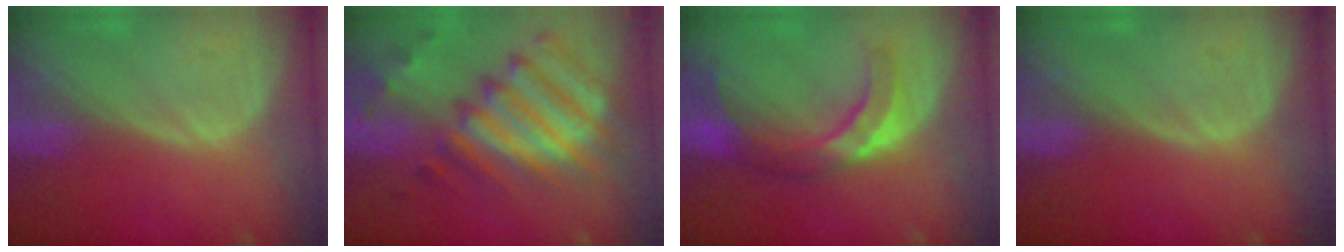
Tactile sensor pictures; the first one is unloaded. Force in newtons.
{"total": 11.9, "press": 10.4, "slide": 5.8}
{"total": 7.6, "press": 7.5, "slide": 1.3}
{"total": 0.0}